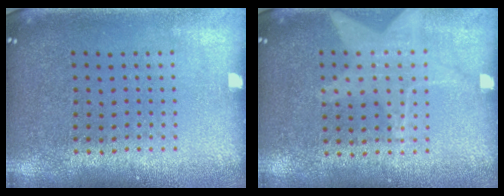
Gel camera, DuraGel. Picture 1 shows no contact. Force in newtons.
{"total": 1.1, "press": 0.9, "slide": 0.6}